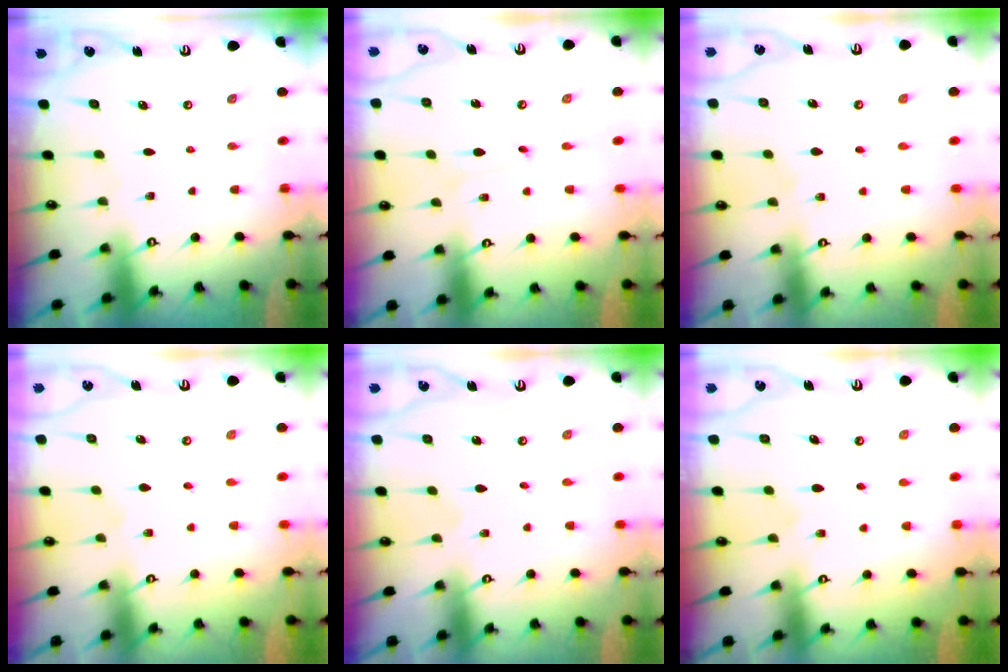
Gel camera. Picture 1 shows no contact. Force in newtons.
{"total": 0.9, "press": 0.9, "slide": 0.0}
{"total": 2.7, "press": 2.7, "slide": 0.2}
{"total": 2.7, "press": 2.6, "slide": 0.9}
{"total": 2.5, "press": 2.5, "slide": 0.1}
{"total": 5.5, "press": 5.5, "slide": 0.2}